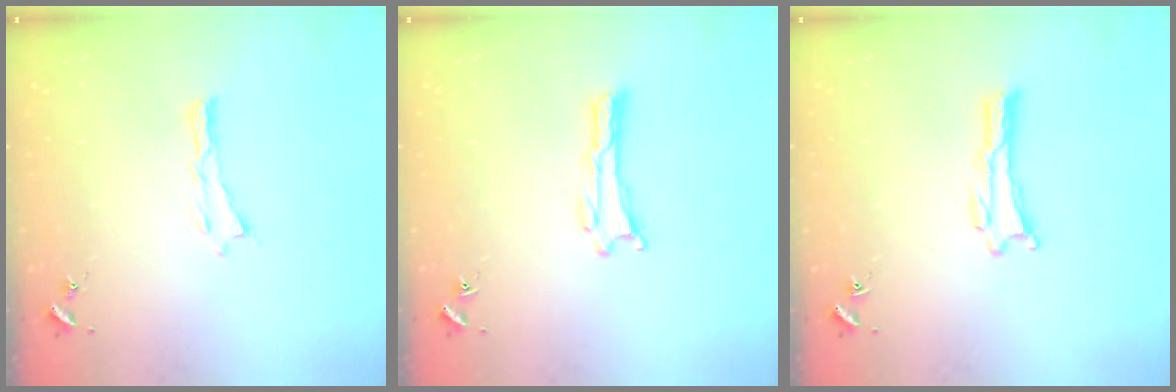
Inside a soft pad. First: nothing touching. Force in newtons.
{"total": 0.0}
{"total": 0.0}